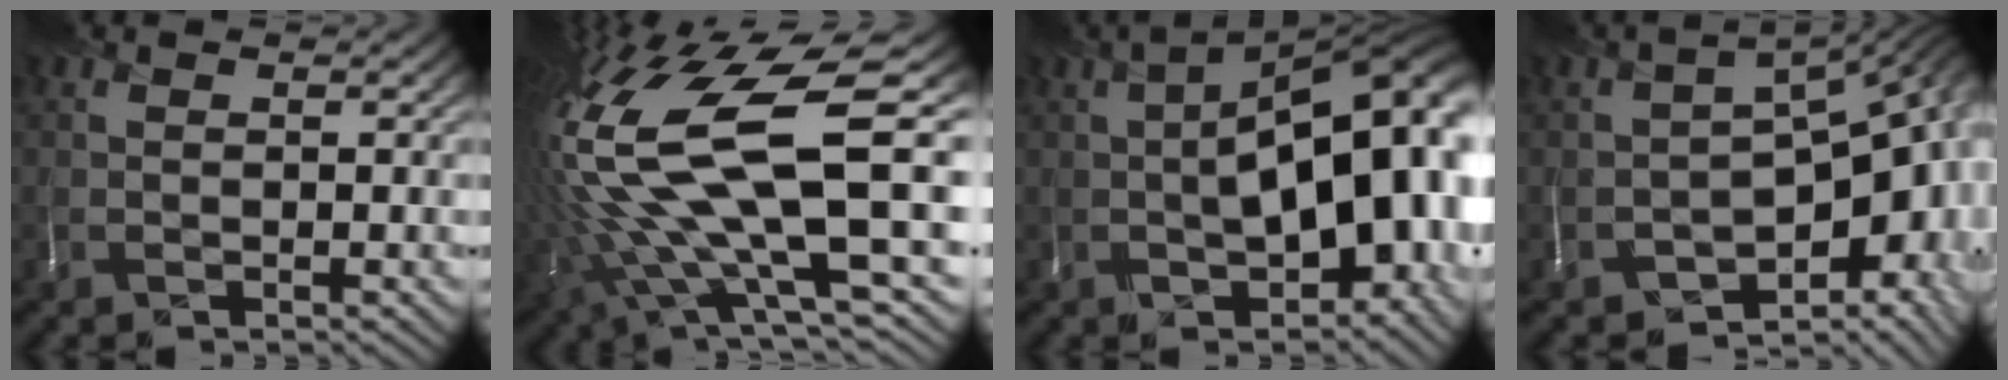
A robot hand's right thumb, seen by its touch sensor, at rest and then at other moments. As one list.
[{"total": 18.3, "force": [1.1, 6.2, 17.2], "torque": [-0.357, -0.029, 0.037]}, {"total": 16.6, "force": [-1.1, 7.9, 14.5], "torque": [-0.210, -0.006, -0.016]}, {"total": 12.1, "force": [-4.2, 6.2, 9.6], "torque": [-0.125, -0.031, -0.045]}]